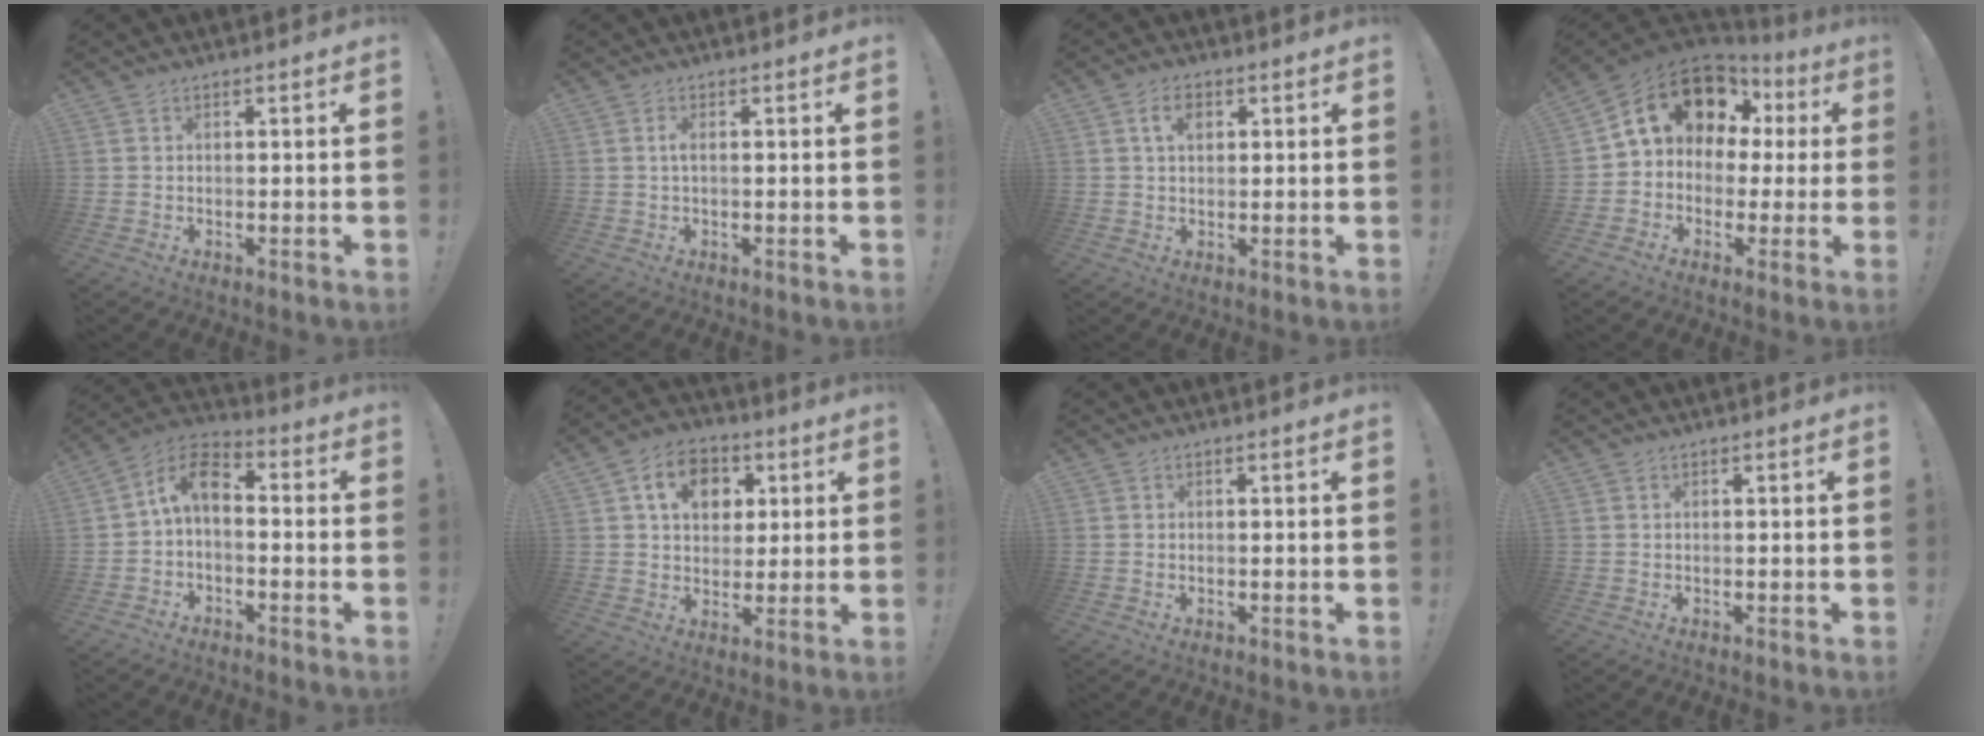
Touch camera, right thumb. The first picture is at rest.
{"total": 1.5, "force": [-0.1, 0.3, 1.5], "torque": [-0.035, 0.004, -0.002]}
{"total": 4.7, "force": [1.5, 2.8, 3.5], "torque": [-0.050, 0.000, 0.024]}
{"total": 13.7, "force": [5.9, 10.3, 6.8], "torque": [-0.099, -0.031, 0.118]}
{"total": 8.1, "force": [0.2, 4.8, 6.6], "torque": [-0.126, 0.009, 0.006]}
{"total": 11.9, "force": [4.3, 9.1, 6.4], "torque": [-0.092, -0.003, 0.080]}
{"total": 0.0}
{"total": 0.0}